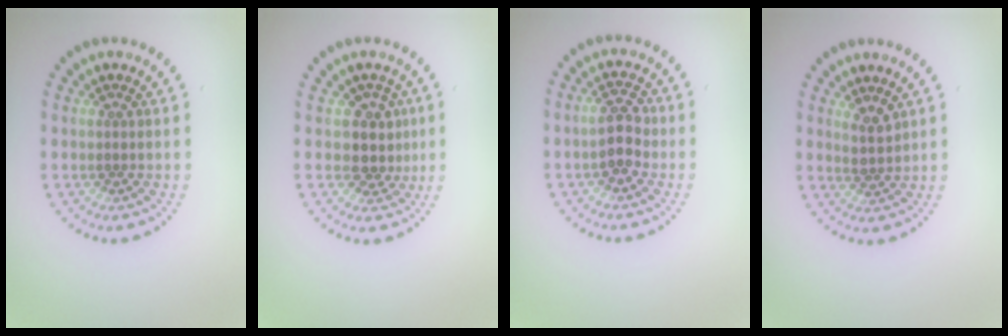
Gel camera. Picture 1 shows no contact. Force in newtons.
{"total": 2.9, "press": 2.4, "slide": 1.6}
{"total": 2.6, "press": 2.6, "slide": 0.3}
{"total": 1.3, "press": 1.2, "slide": 0.6}